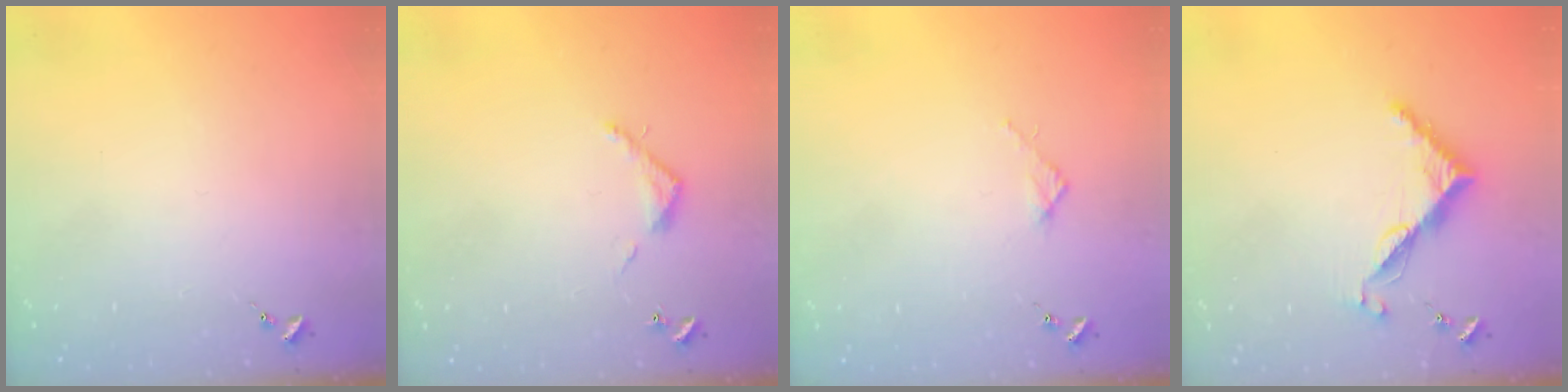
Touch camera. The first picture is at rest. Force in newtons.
{"total": 3.6, "press": 3.6, "slide": 0.2}
{"total": 2.7, "press": 2.7, "slide": 0.3}
{"total": 7.4, "press": 7.4, "slide": 0.7}